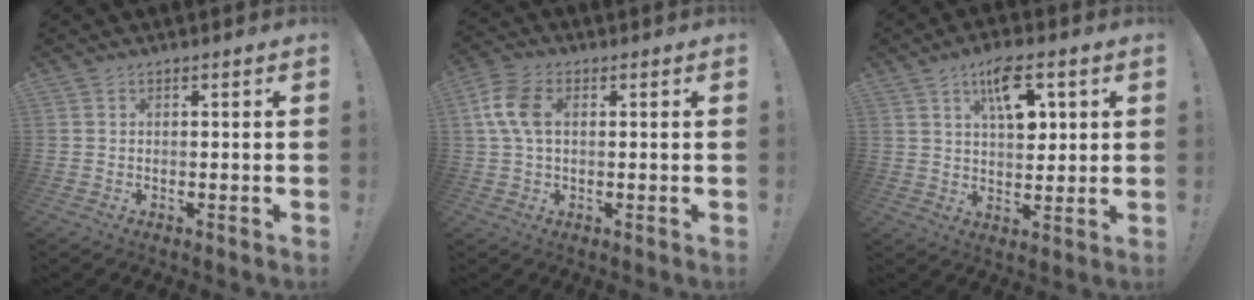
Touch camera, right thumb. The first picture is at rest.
{"total": 8.9, "force": [1.5, 5.7, 6.6], "torque": [-0.138, 0.011, 0.032]}
{"total": 11.9, "force": [4.9, 5.7, 9.2], "torque": [-0.134, -0.006, 0.083]}